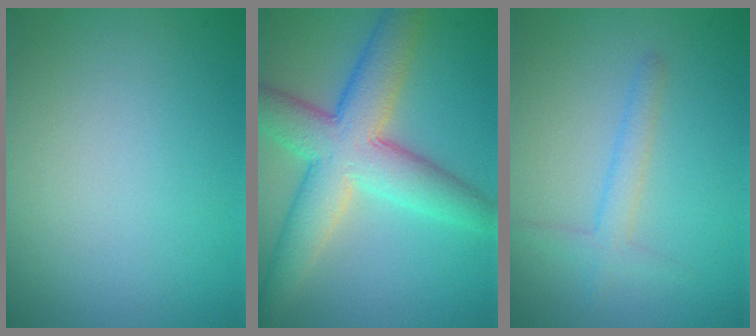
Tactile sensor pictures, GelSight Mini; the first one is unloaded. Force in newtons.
{"total": 8.4, "press": 8.4, "slide": 0.3}
{"total": 1.8, "press": 1.8, "slide": 0.1}